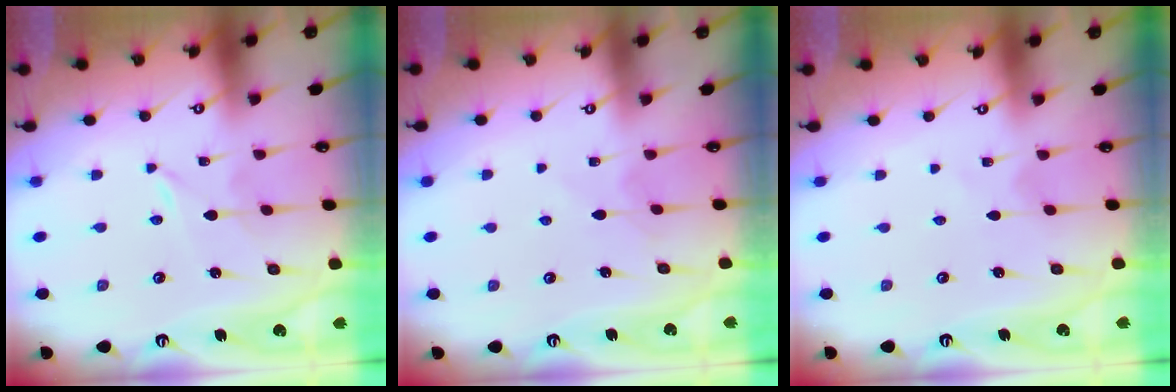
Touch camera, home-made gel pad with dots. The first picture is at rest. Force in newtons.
{"total": 3.4, "press": 3.4, "slide": 0.3}
{"total": 1.3, "press": 1.3, "slide": 0.2}